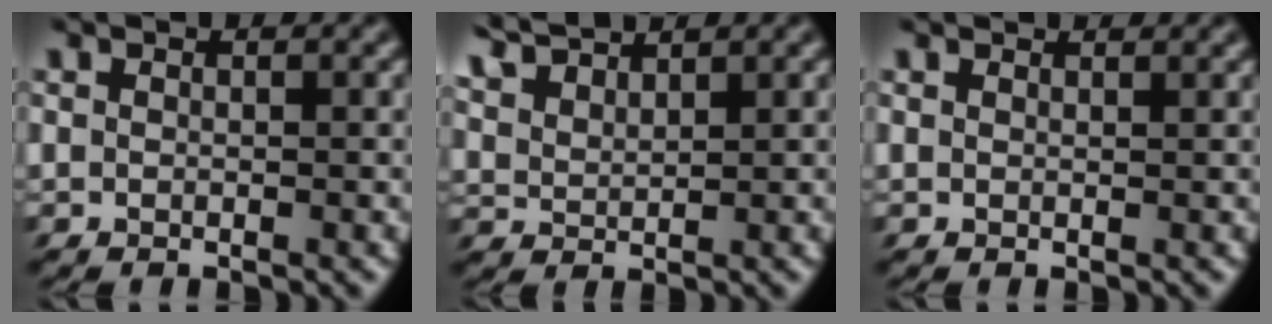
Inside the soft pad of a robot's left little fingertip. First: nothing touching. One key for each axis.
{"total": 3.6, "fx": 3.3, "fy": 0.3, "fz": 1.5, "tx": -0.042, "ty": 0.016, "tz": 0.052}
{"total": 1.6, "fx": 1.5, "fy": 0.2, "fz": 0.3, "tx": -0.016, "ty": 0.008, "tz": 0.028}